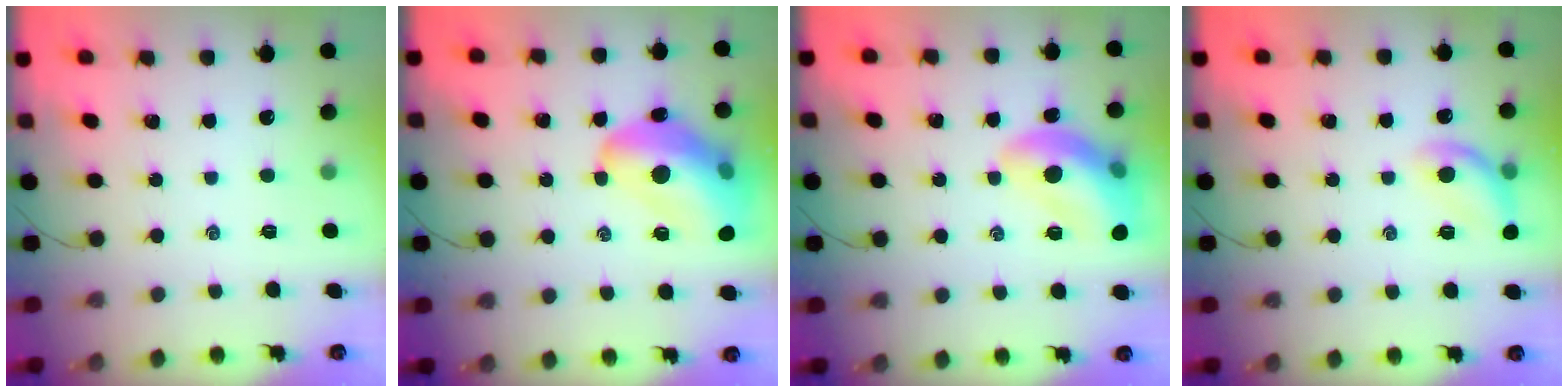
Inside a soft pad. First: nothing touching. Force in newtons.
{"total": 18.8, "press": 18.3, "slide": 4.1}
{"total": 15.8, "press": 15.6, "slide": 2.2}
{"total": 11.3, "press": 11.2, "slide": 1.6}